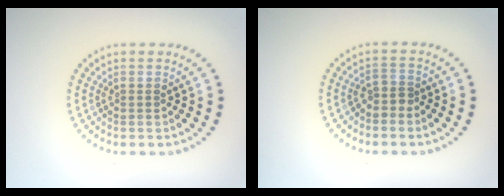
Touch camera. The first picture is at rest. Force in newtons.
{"total": 1.6, "press": 1.1, "slide": 1.1}